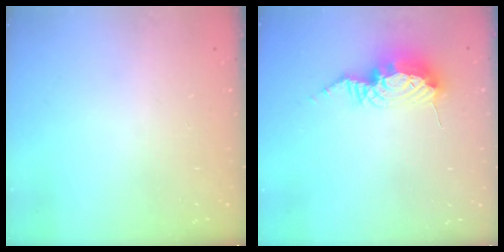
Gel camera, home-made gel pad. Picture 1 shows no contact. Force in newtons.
{"total": 11.0, "press": 11.0, "slide": 1.2}